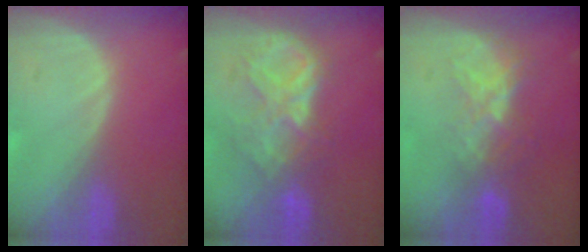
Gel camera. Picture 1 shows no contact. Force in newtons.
{"total": 8.6, "press": 7.6, "slide": 3.9}
{"total": 6.4, "press": 5.6, "slide": 3.1}